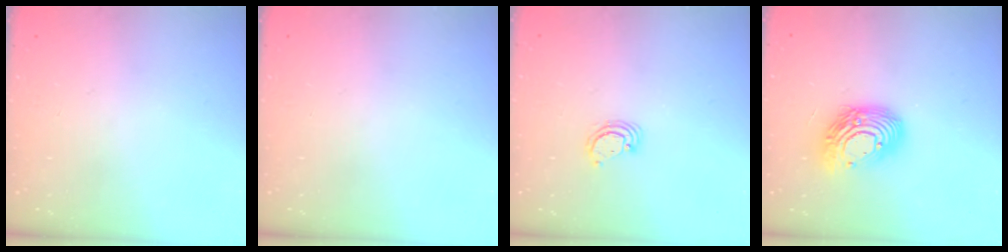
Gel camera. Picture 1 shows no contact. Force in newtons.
{"total": 0.0}
{"total": 2.9, "press": 2.9, "slide": 0.3}
{"total": 14.9, "press": 14.9, "slide": 1.3}